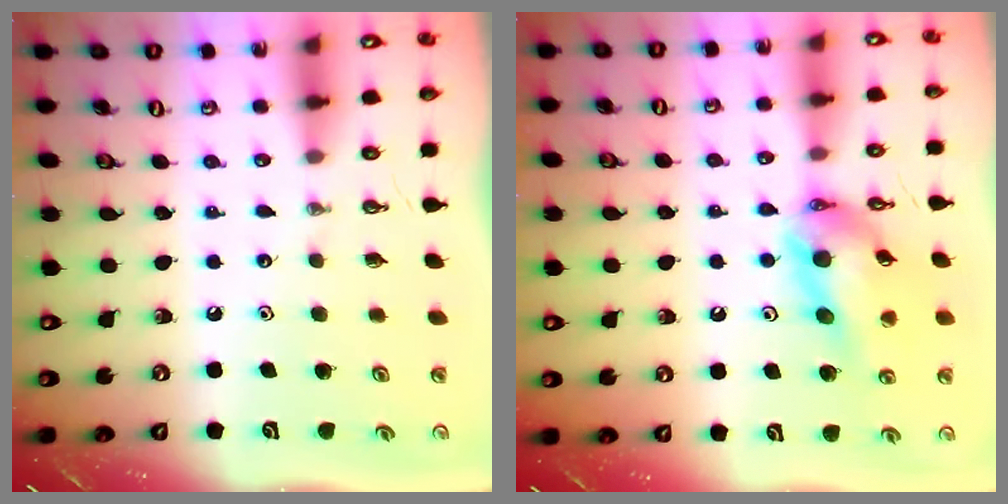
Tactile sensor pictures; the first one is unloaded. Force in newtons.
{"total": 13.9, "press": 13.8, "slide": 1.2}